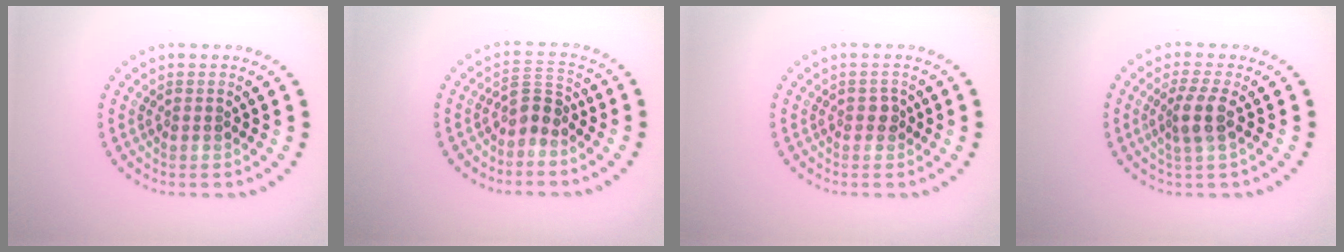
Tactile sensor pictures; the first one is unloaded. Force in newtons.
{"total": 2.3, "press": 1.6, "slide": 1.6}
{"total": 0.8, "press": 0.8, "slide": 0.2}
{"total": 2.5, "press": 2.0, "slide": 1.5}